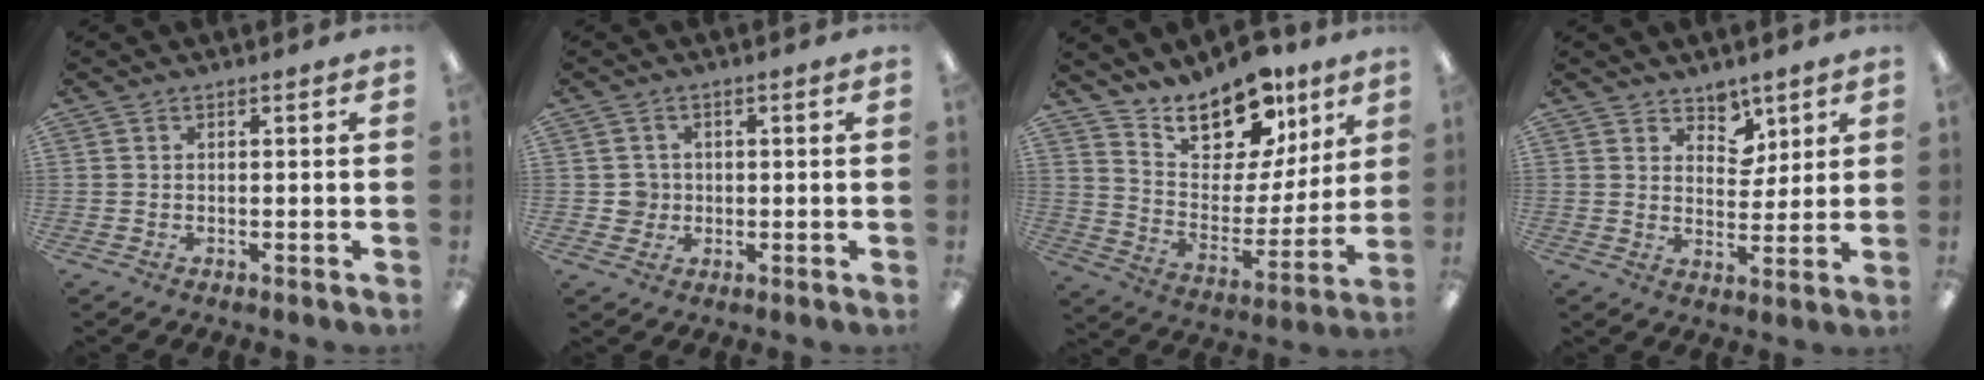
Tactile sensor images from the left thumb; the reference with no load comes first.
{"total": 3.3, "force": [0.1, 3.3, 0.3], "torque": [0.003, 0.000, -0.003]}
{"total": 17.2, "force": [13.8, 8.2, 6.2], "torque": [-0.105, -0.101, 0.249]}
{"total": 6.1, "force": [4.6, 3.8, 0.8], "torque": [-0.007, -0.029, 0.084]}